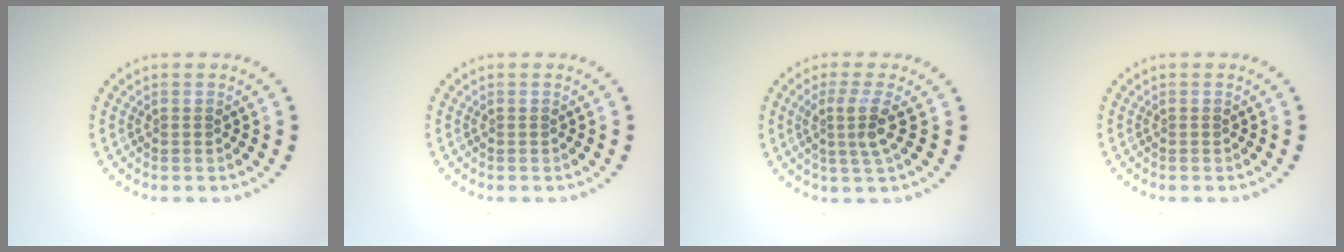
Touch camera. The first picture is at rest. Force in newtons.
{"total": 0.0}
{"total": 2.7, "press": 1.9, "slide": 1.9}
{"total": 0.0}